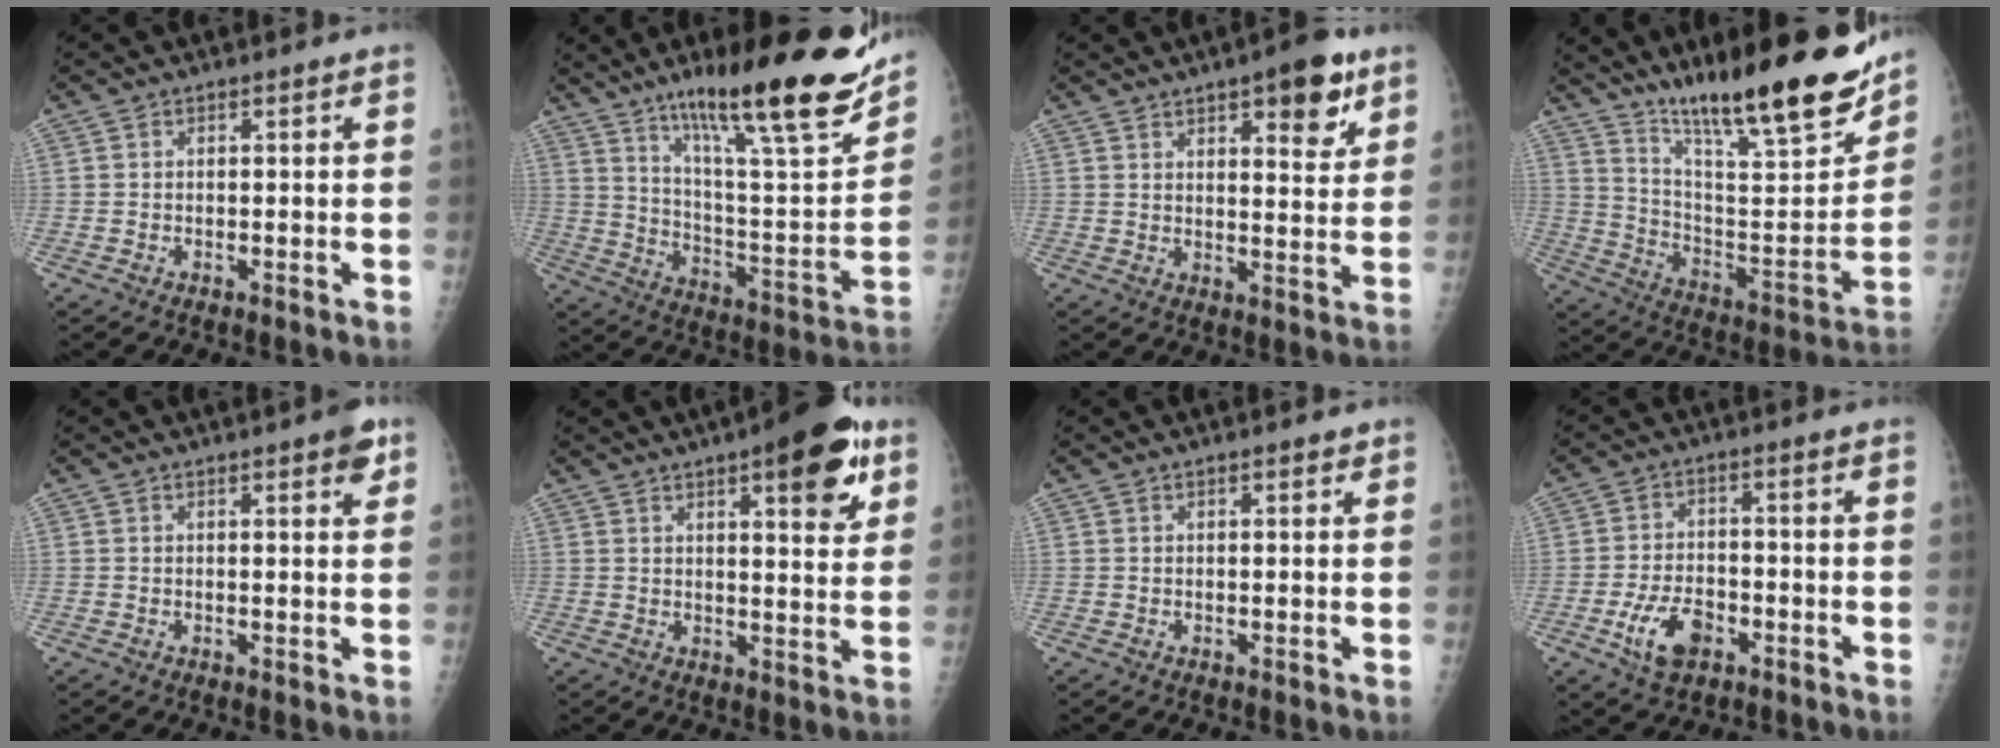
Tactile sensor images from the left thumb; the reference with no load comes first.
{"total": 26.5, "force": [17.1, 4.8, 19.6], "torque": [-0.278, -0.065, 0.277]}
{"total": 10.4, "force": [5.9, 3.7, 7.7], "torque": [-0.079, -0.028, 0.080]}
{"total": 25.5, "force": [18.3, 4.4, 17.2], "torque": [-0.246, -0.083, 0.299]}
{"total": 3.4, "force": [1.9, 0.8, 2.6], "torque": [-0.027, -0.007, 0.021]}
{"total": 17.8, "force": [9.3, 5.3, 14.3], "torque": [-0.164, -0.033, 0.125]}
{"total": 1.3, "force": [0.8, 0.4, 0.9], "torque": [-0.011, -0.001, 0.010]}
{"total": 7.8, "force": [-3.5, 4.5, 5.4], "torque": [-0.094, 0.019, -0.059]}